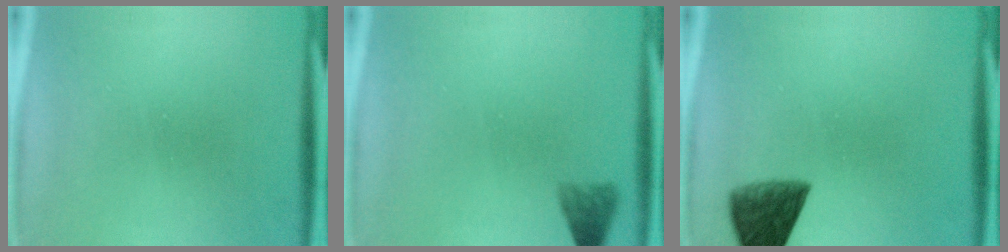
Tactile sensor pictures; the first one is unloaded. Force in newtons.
{"total": 2.9}
{"total": 7.6}